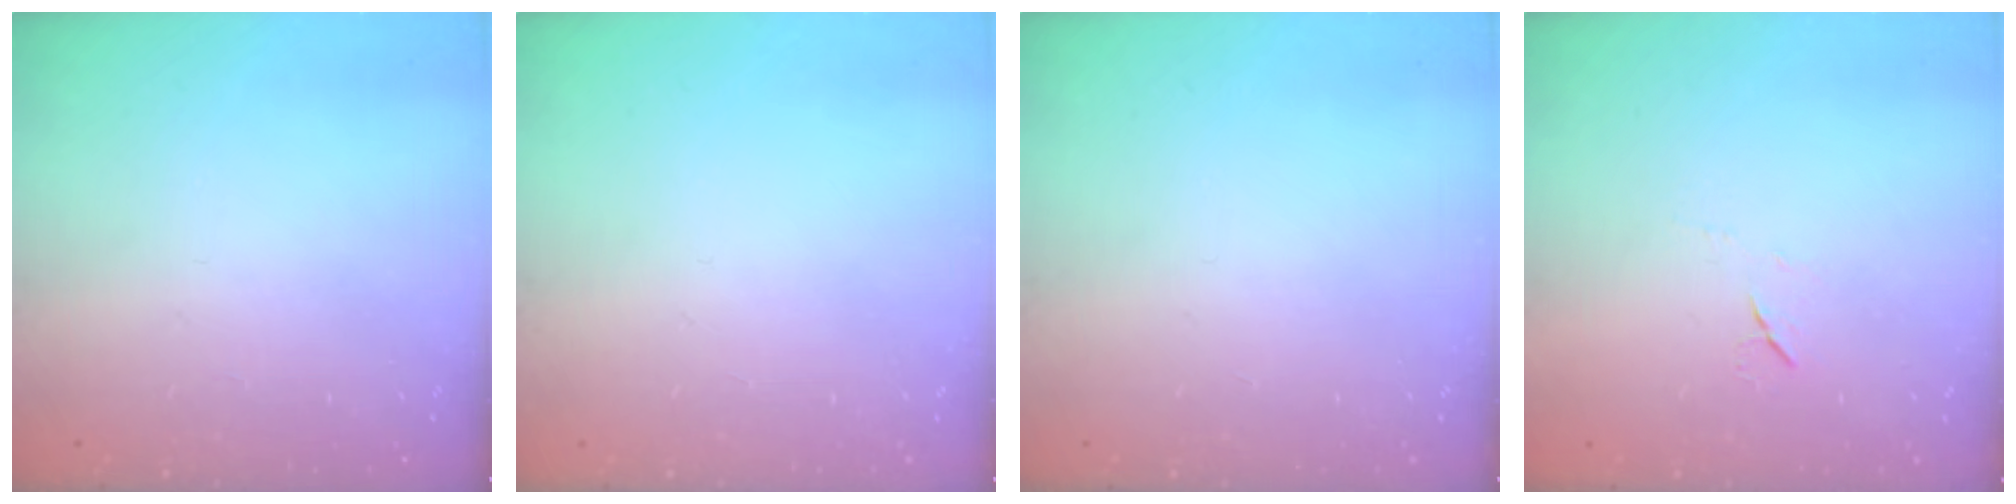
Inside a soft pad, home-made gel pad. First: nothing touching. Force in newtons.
{"total": 0.0}
{"total": 0.0}
{"total": 4.6, "press": 4.6, "slide": 0.7}